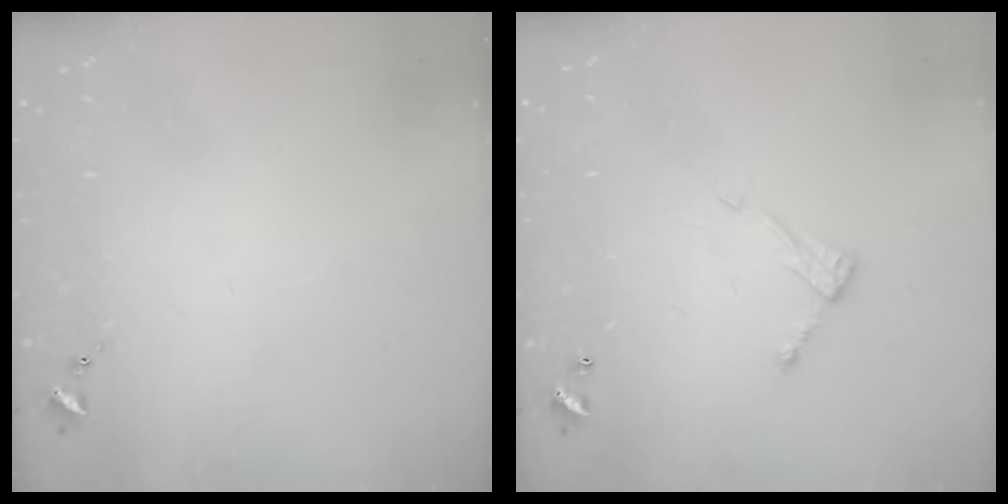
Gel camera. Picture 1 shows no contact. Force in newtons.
{"total": 6.6, "press": 6.6, "slide": 0.3}